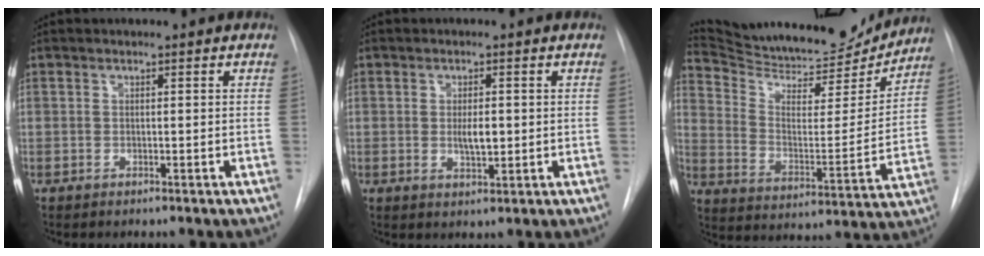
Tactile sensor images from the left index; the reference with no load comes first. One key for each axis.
{"total": 3.0, "fx": 0.1, "fy": 1.1, "fz": 2.8, "tx": -0.050, "ty": -0.004, "tz": 0.005}
{"total": 22.5, "fx": 21.5, "fy": 4.3, "fz": 5.1, "tx": -0.085, "ty": -0.044, "tz": 0.317}